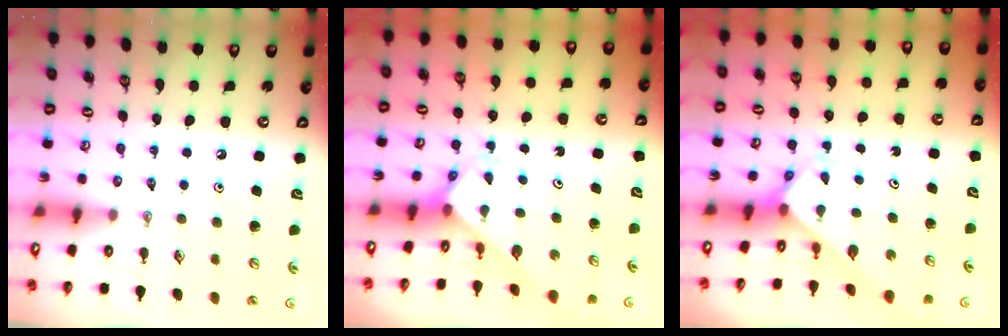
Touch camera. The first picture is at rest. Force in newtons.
{"total": 2.8, "press": 2.8, "slide": 0.1}
{"total": 2.8, "press": 2.8, "slide": 0.2}